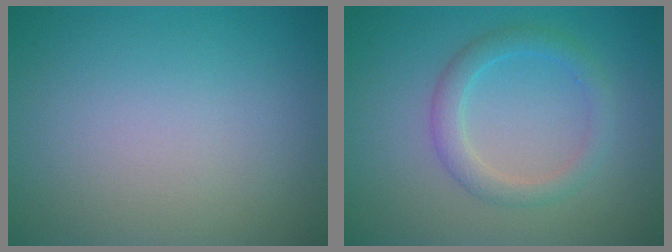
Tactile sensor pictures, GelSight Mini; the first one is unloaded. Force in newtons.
{"total": 2.6, "press": 2.6, "slide": 0.1}